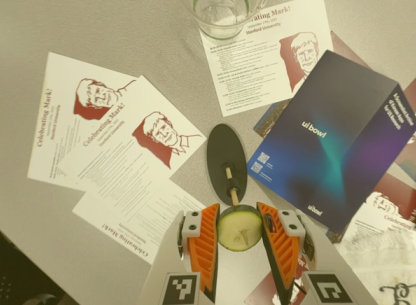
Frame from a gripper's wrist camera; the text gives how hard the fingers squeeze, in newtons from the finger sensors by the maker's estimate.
{"total": 13.6, "left": 14.0, "right": 13.2}